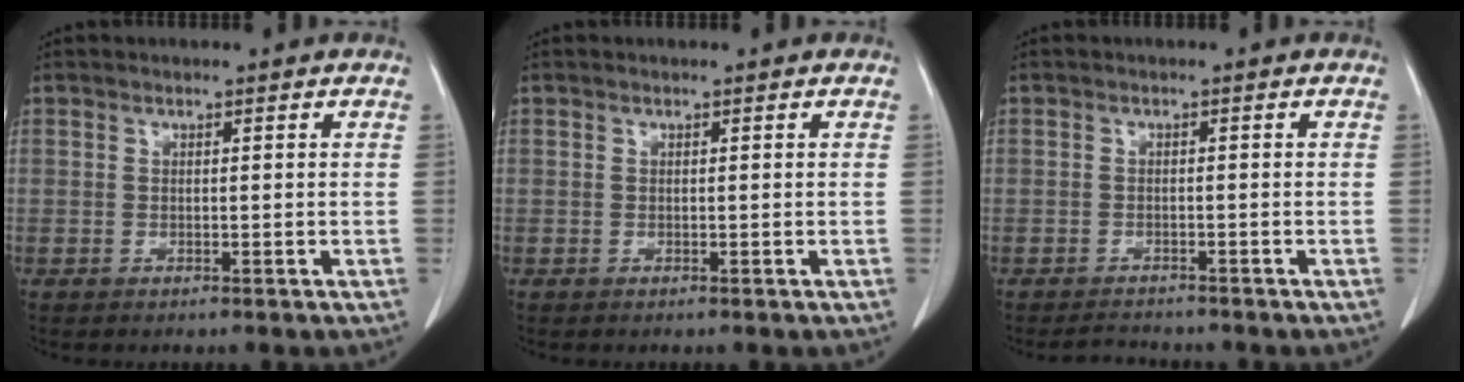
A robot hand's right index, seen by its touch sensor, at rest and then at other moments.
{"total": 0.0}
{"total": 2.3, "force": [-2.2, 0.7, 0.0], "torque": [-0.005, -0.007, -0.034]}